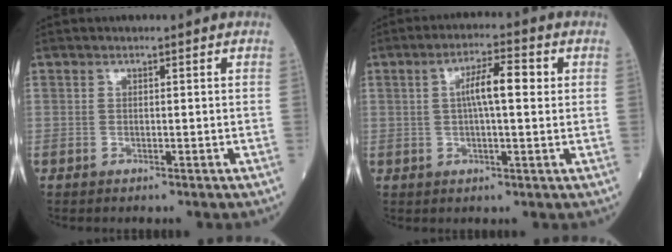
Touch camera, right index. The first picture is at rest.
{"total": 6.4, "force": [1.2, 1.2, 6.2], "torque": [-0.111, 0.019, 0.020]}